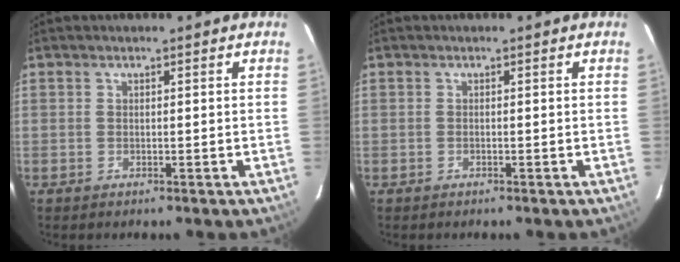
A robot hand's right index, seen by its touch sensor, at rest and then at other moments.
{"total": 0.0}